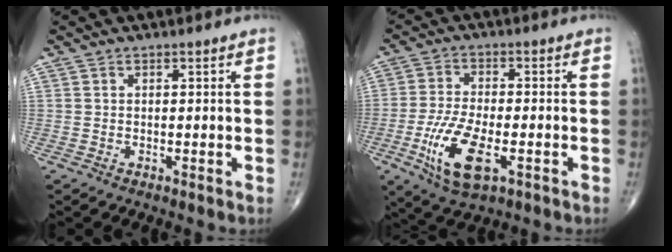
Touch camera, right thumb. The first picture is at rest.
{"total": 11.6, "force": [-4.0, 4.8, 9.8], "torque": [-0.200, 0.001, -0.070]}